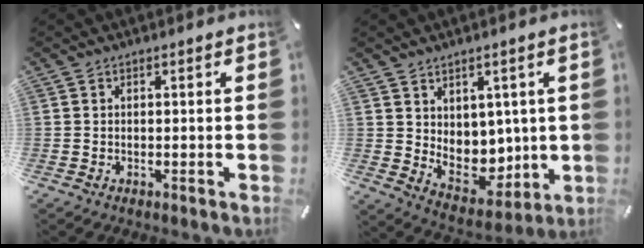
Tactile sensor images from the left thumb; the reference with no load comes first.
{"total": 7.8, "force": [3.1, 6.7, 2.5], "torque": [-0.024, -0.047, 0.070]}